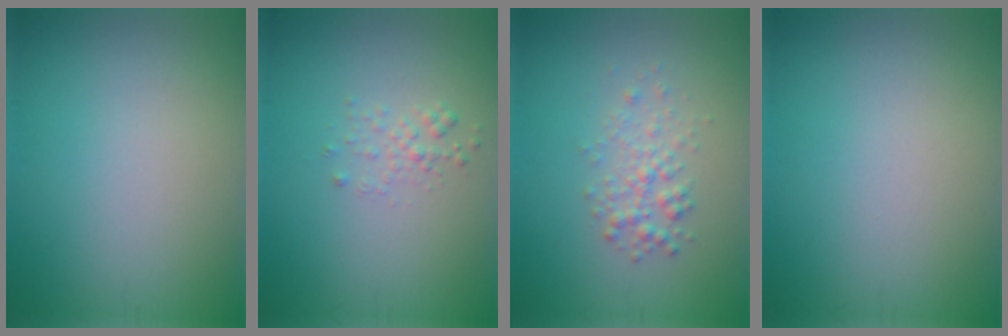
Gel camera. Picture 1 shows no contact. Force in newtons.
{"total": 1.1, "press": 1.1, "slide": 0.1}
{"total": 1.9, "press": 1.9, "slide": 0.0}
{"total": 0.0}